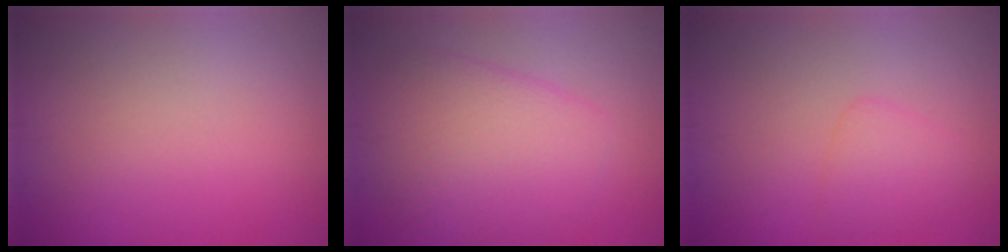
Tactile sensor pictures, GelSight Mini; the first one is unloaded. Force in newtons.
{"total": 6.0, "press": 6.0, "slide": 0.2}
{"total": 1.9, "press": 1.9, "slide": 0.2}